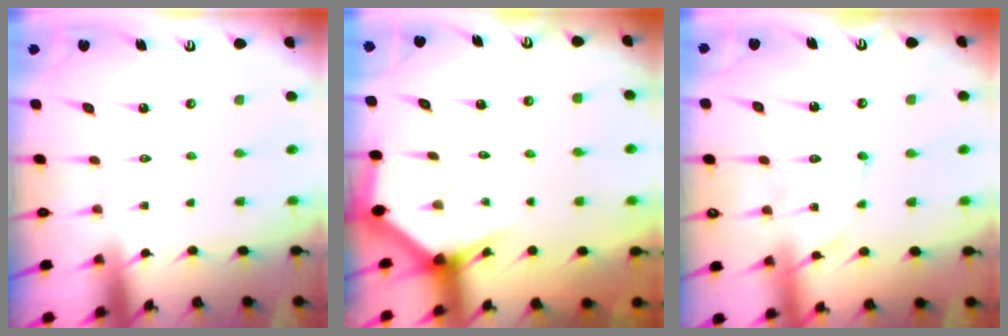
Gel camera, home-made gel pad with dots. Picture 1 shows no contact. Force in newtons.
{"total": 3.1, "press": 3.1, "slide": 0.1}
{"total": 10.0, "press": 10.0, "slide": 0.9}